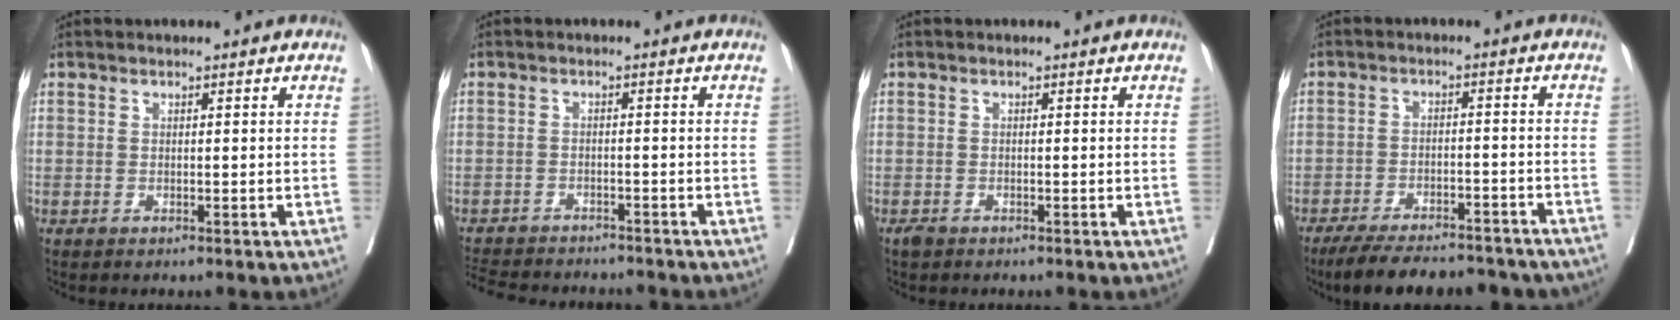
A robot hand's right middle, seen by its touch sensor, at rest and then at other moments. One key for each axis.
{"total": 12.5, "fx": -11.4, "fy": 2.9, "fz": 4.1, "tx": -0.090, "ty": -0.008, "tz": -0.155}
{"total": 0.8, "fx": -0.7, "fy": 0.3, "fz": 0.3, "tx": -0.013, "ty": -0.003, "tz": -0.012}
{"total": 15.9, "fx": -14.1, "fy": 3.8, "fz": 6.3, "tx": -0.115, "ty": -0.006, "tz": -0.193}